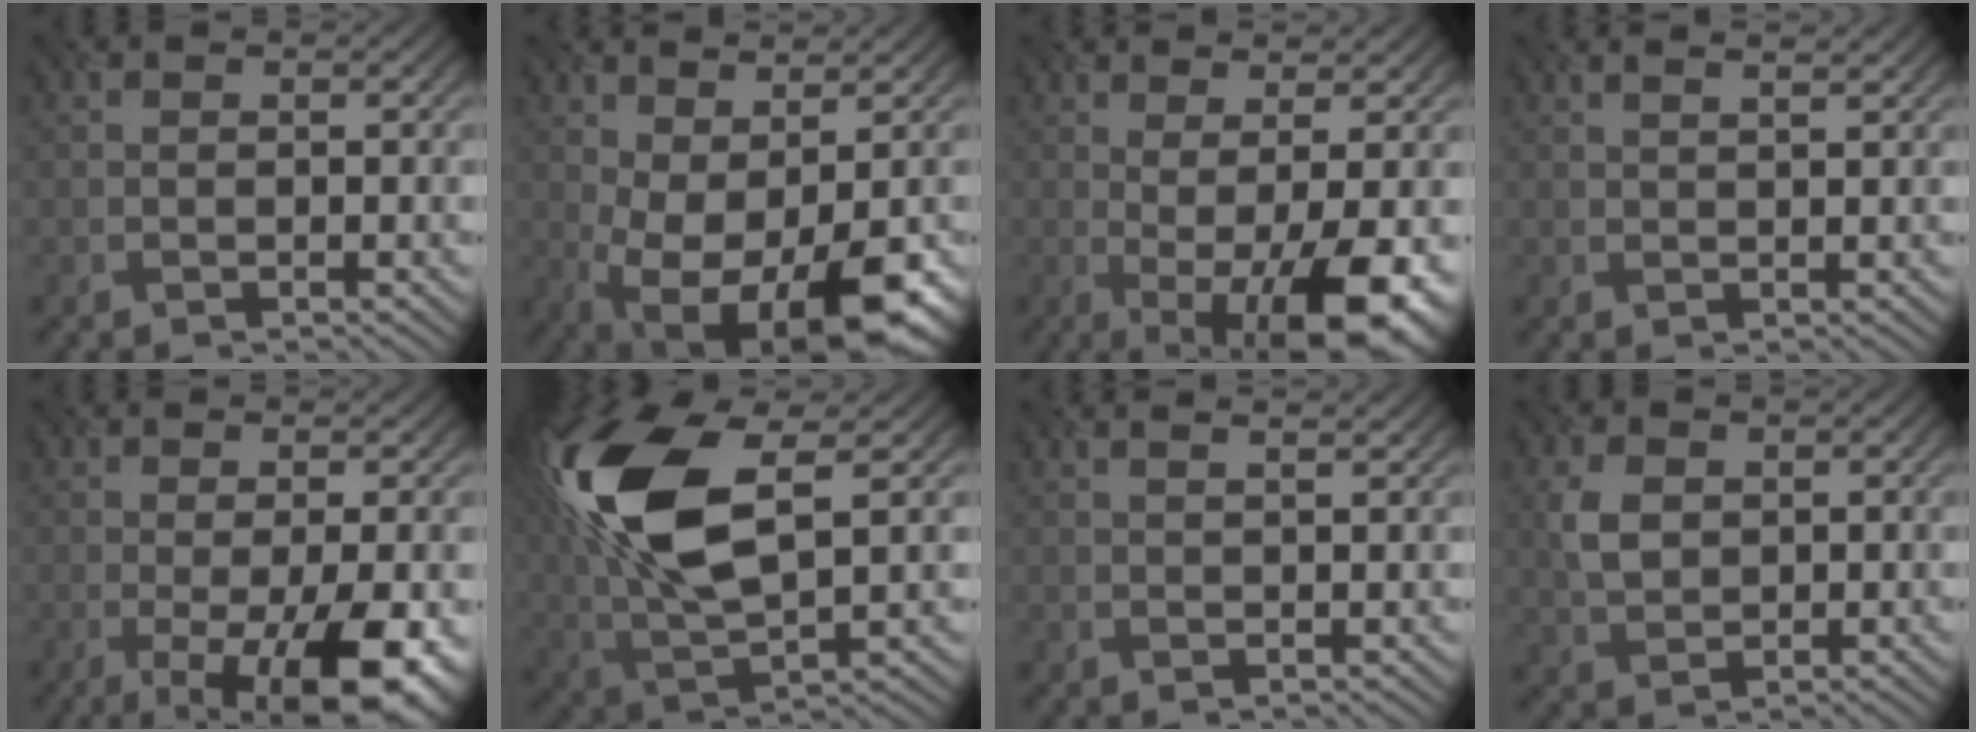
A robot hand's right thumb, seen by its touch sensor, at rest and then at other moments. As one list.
[{"total": 12.5, "force": [-3.1, 5.9, 10.5], "torque": [-0.175, -0.012, -0.011]}, {"total": 11.0, "force": [-2.1, 3.2, 10.3], "torque": [-0.128, 0.021, -0.014]}, {"total": 2.0, "force": [1.9, 0.3, 0.8], "torque": [-0.004, 0.020, 0.009]}, {"total": 12.6, "force": [-4.4, 4.5, 10.9], "torque": [-0.141, -0.016, -0.038]}, {"total": 13.3, "force": [3.6, 6.0, 11.3], "torque": [-0.288, 0.017, 0.077]}, {"total": 1.7, "force": [1.6, 0.3, 0.6], "torque": [-0.001, 0.017, 0.006]}, {"total": 2.5, "force": [0.7, 2.1, 1.1], "torque": [-0.044, 0.007, 0.021]}]